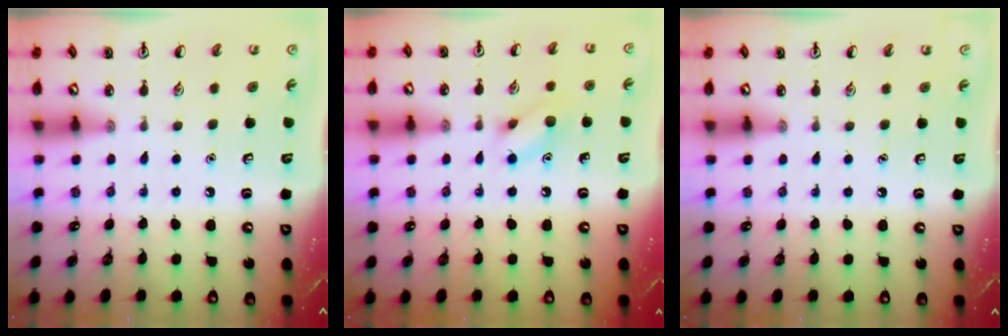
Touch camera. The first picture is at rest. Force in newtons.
{"total": 8.7, "press": 8.6, "slide": 0.6}
{"total": 0.0}